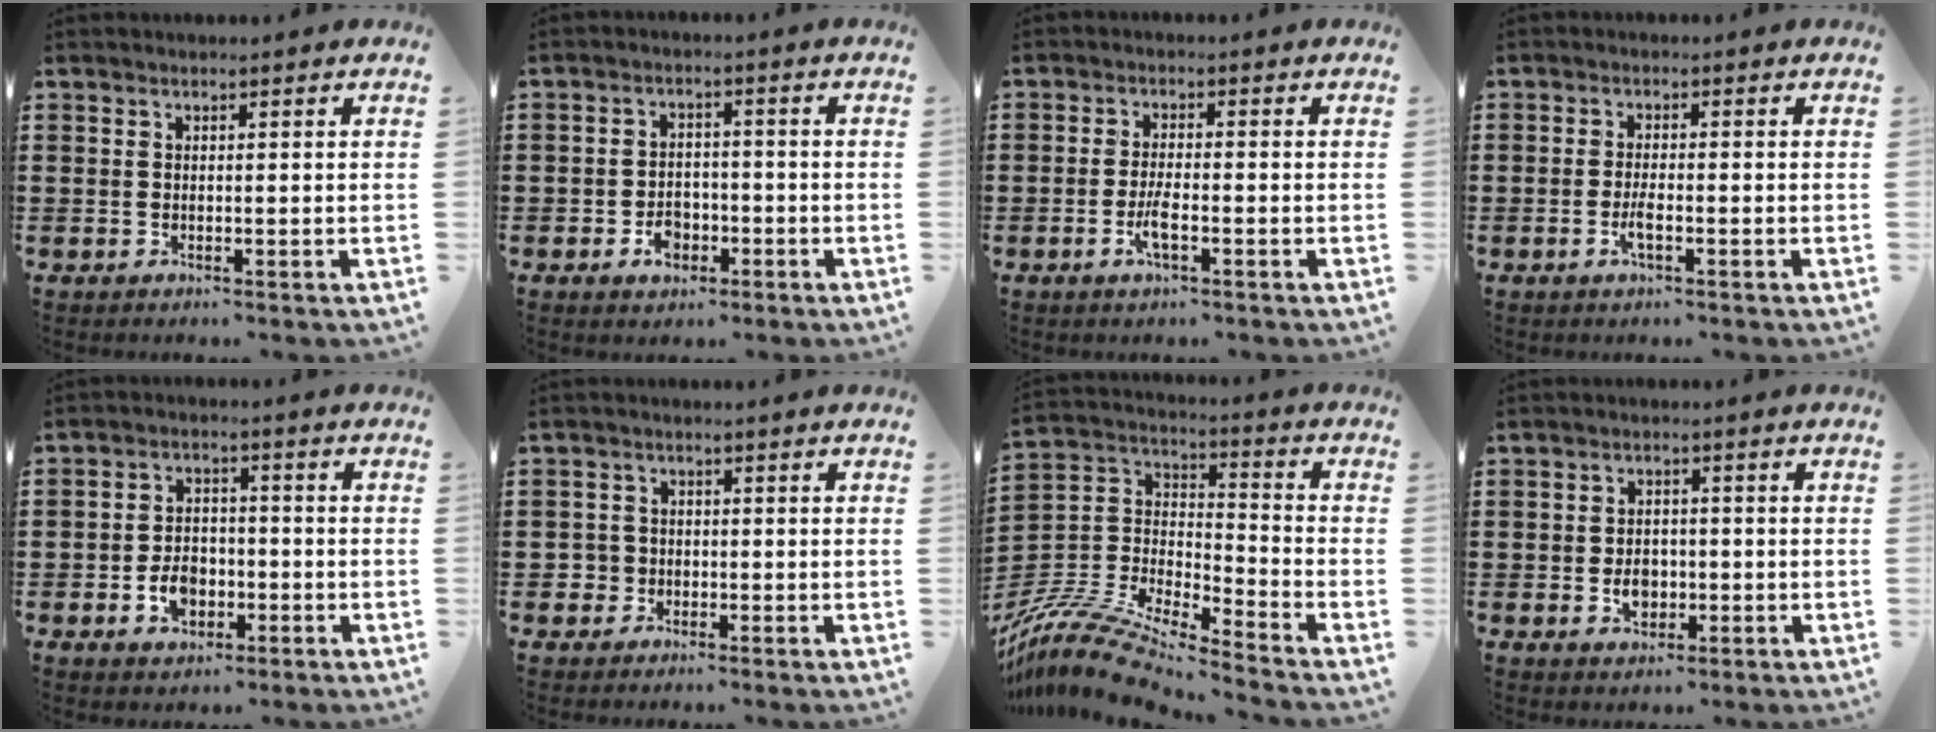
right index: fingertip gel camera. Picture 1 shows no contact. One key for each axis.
{"total": 3.6, "fx": -1.6, "fy": 2.5, "fz": 1.9, "tx": -0.037, "ty": 0.004, "tz": -0.031}
{"total": 3.2, "fx": -1.4, "fy": 0.6, "fz": 2.8, "tx": -0.060, "ty": -0.005, "tz": -0.029}
{"total": 2.4, "fx": -1.0, "fy": 0.4, "fz": 2.1, "tx": -0.044, "ty": -0.003, "tz": -0.020}
{"total": 4.7, "fx": -1.7, "fy": 3.5, "fz": 2.7, "tx": -0.052, "ty": 0.003, "tz": -0.035}
{"total": 2.4, "fx": -1.1, "fy": 2.1, "fz": 0.3, "tx": -0.016, "ty": 0.002, "tz": -0.025}
{"total": 12.0, "fx": -11.0, "fy": 1.4, "fz": 4.4, "tx": -0.113, "ty": 0.010, "tz": -0.230}
{"total": 3.5, "fx": -0.8, "fy": 2.7, "fz": 2.1, "tx": -0.036, "ty": 0.000, "tz": -0.017}